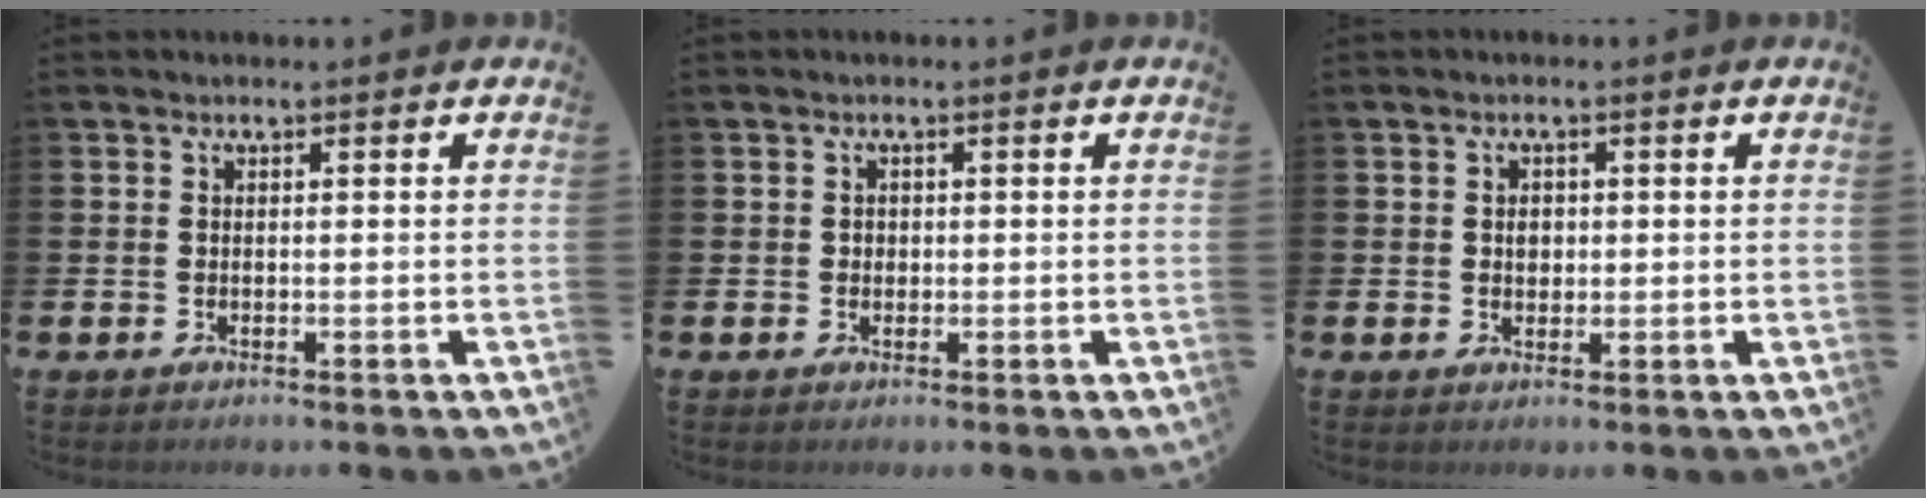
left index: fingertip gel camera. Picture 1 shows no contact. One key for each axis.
{"total": 1.0, "fx": 0.3, "fy": 0.9, "fz": 0.2, "tx": 0.010, "ty": 0.001, "tz": 0.002}
{"total": 1.5, "fx": 0.3, "fy": 1.3, "fz": 0.8, "tx": 0.005, "ty": -0.001, "tz": 0.000}